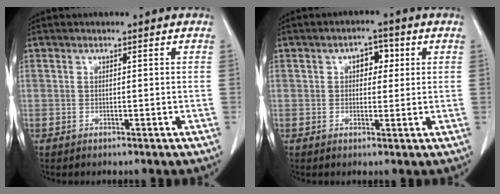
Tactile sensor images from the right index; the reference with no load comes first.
{"total": 3.6, "force": [1.1, 2.2, 2.6], "torque": [-0.035, 0.013, 0.014]}